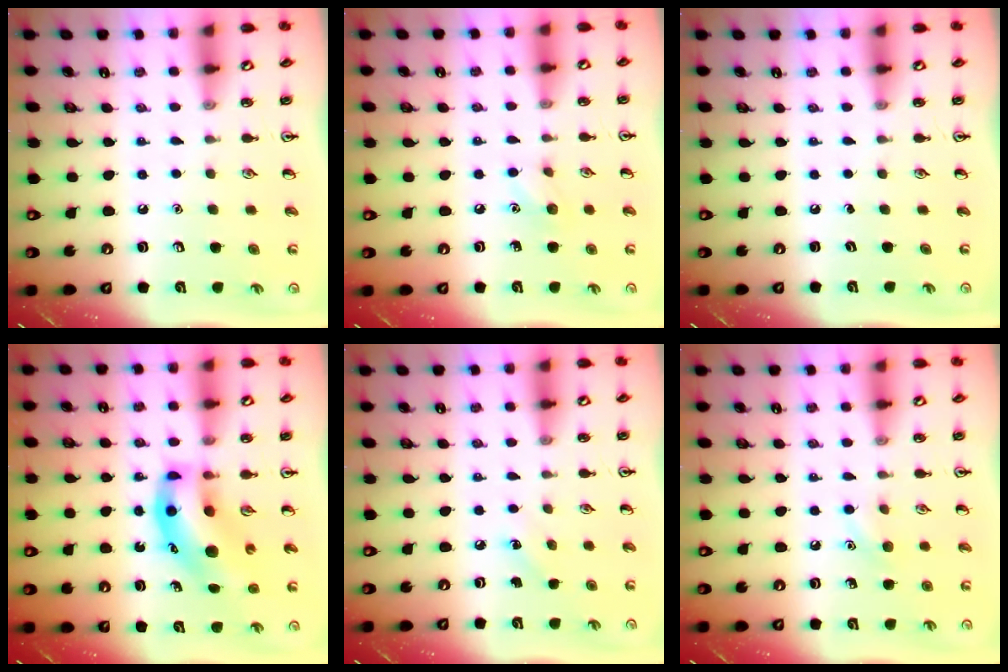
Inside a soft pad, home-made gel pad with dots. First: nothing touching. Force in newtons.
{"total": 6.1, "press": 5.8, "slide": 1.9}
{"total": 0.0}
{"total": 12.6, "press": 12.2, "slide": 3.4}
{"total": 4.9, "press": 4.6, "slide": 1.6}
{"total": 6.5, "press": 6.2, "slide": 1.9}